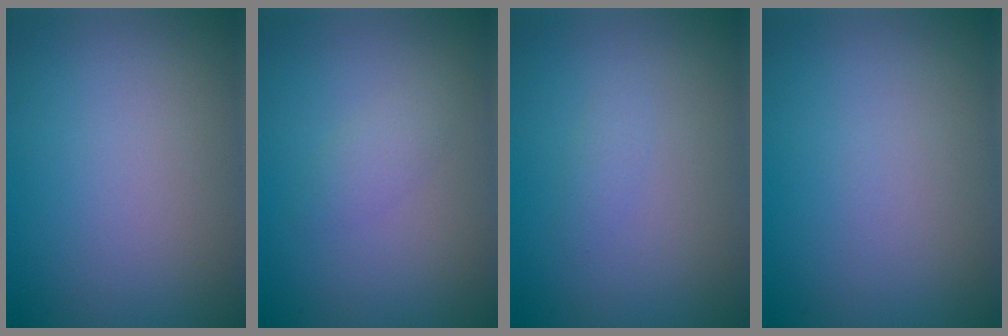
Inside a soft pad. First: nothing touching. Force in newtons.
{"total": 1.2, "press": 1.2, "slide": 0.1}
{"total": 0.9, "press": 0.9, "slide": 0.0}
{"total": 0.0}